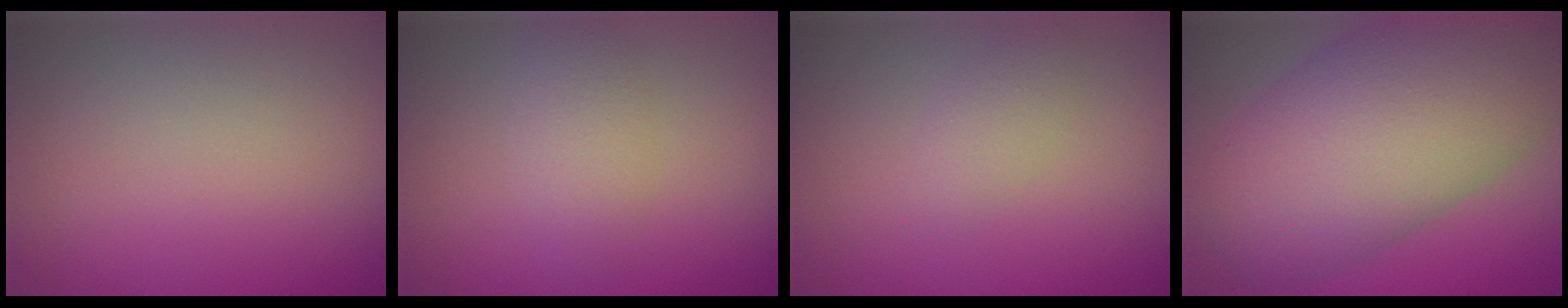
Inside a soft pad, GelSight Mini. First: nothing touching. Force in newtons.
{"total": 2.7, "press": 2.7, "slide": 0.1}
{"total": 1.4, "press": 1.4, "slide": 0.1}
{"total": 13.0, "press": 13.0, "slide": 0.6}